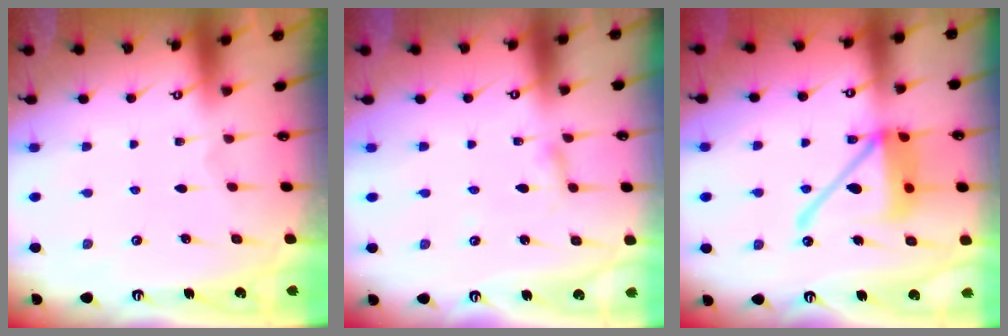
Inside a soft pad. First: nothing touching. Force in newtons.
{"total": 2.0, "press": 2.0, "slide": 0.2}
{"total": 16.4, "press": 16.3, "slide": 1.9}